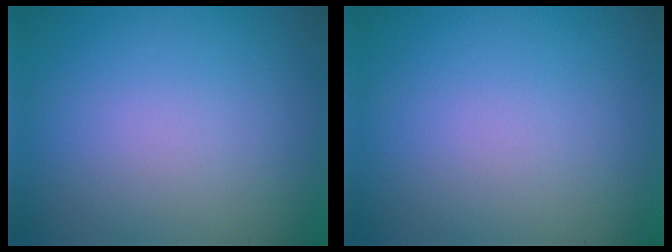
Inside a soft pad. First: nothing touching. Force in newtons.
{"total": 0.0}